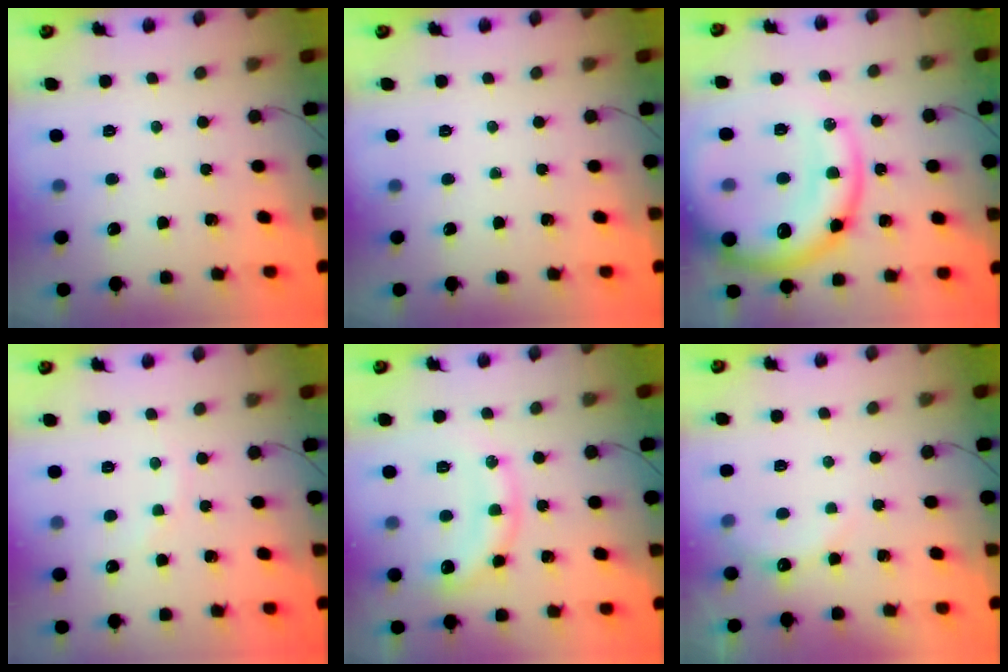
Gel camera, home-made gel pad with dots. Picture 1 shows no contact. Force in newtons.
{"total": 0.0}
{"total": 25.1, "press": 24.8, "slide": 3.9}
{"total": 3.4, "press": 3.2, "slide": 1.0}
{"total": 12.4, "press": 12.4, "slide": 0.8}
{"total": 5.0, "press": 4.8, "slide": 1.5}